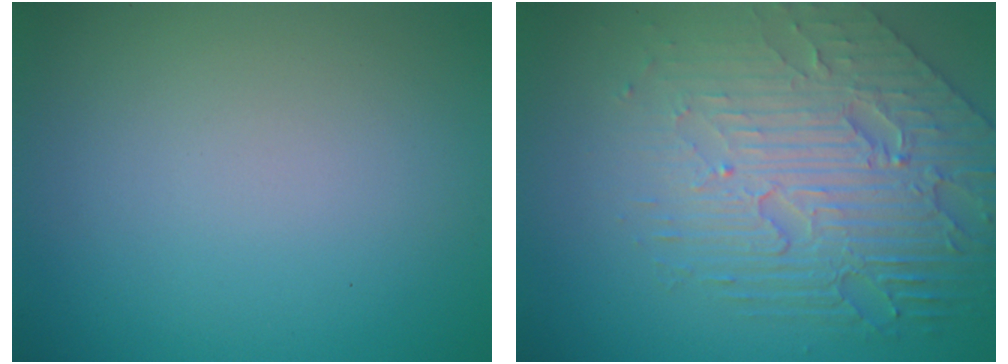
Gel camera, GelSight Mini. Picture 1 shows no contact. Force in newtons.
{"total": 7.9, "press": 5.4, "slide": 5.8}